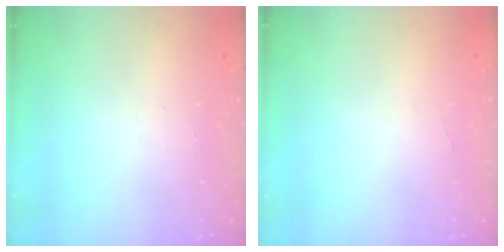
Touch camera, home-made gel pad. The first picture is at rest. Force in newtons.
{"total": 0.0}